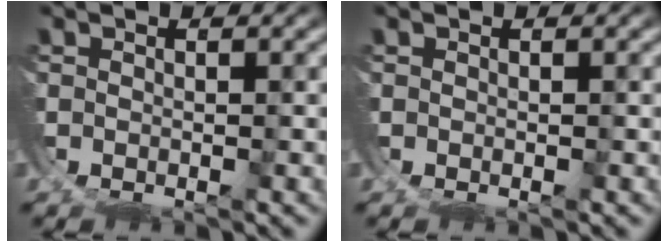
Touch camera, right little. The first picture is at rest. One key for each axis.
{"total": 0.0}